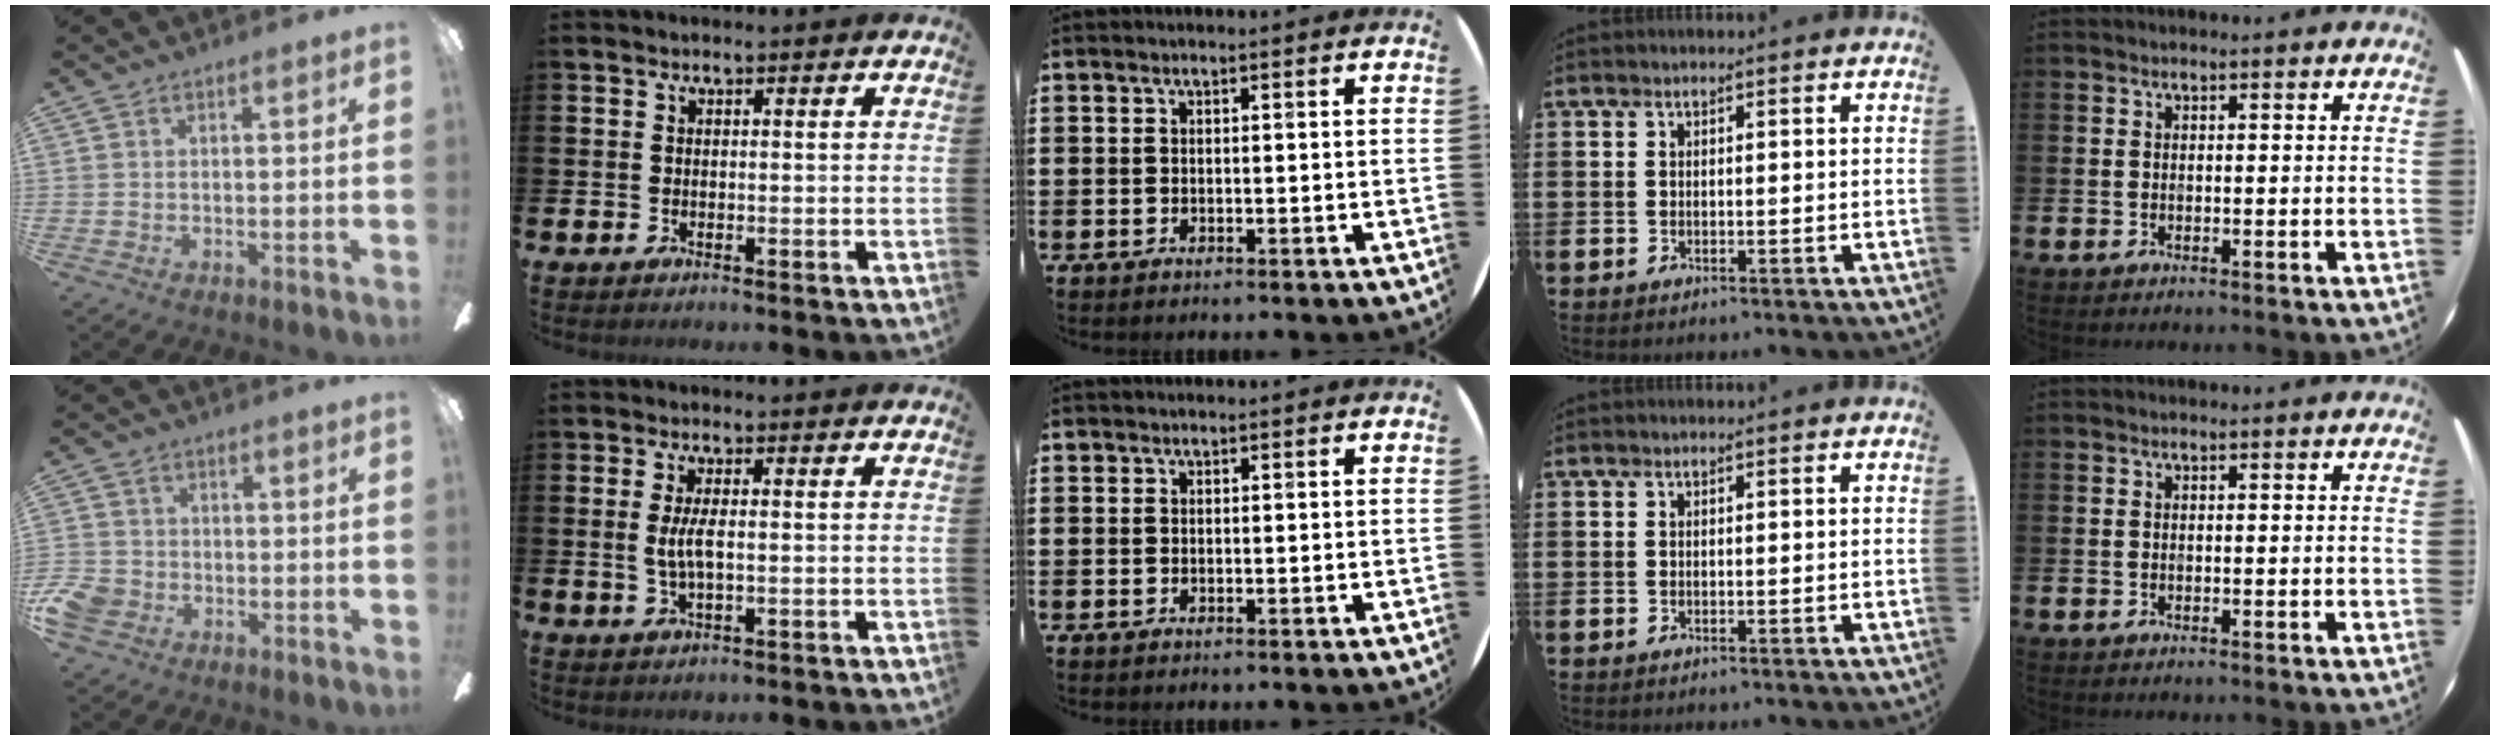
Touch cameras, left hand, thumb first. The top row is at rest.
{"thumb": {"total": 6.8, "force": [-2.7, 5.4, 3.0], "torque": [-0.081, 0.018, -0.051]}, "index": {"total": 3.2, "force": [0.2, 1.1, 3.0], "torque": [-0.071, 0.003, 0.001]}}